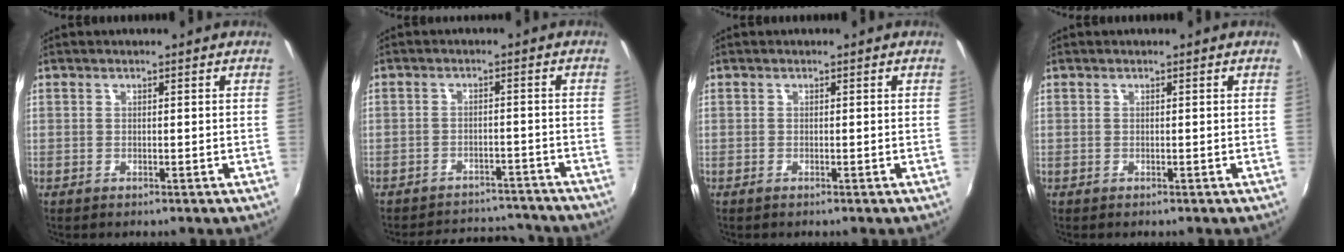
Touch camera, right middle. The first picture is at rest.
{"total": 12.2, "force": [-10.9, 4.7, 2.9], "torque": [-0.068, 0.031, -0.132]}
{"total": 0.6, "force": [-0.4, -0.2, 0.4], "torque": [-0.007, -0.001, -0.010]}
{"total": 0.0}